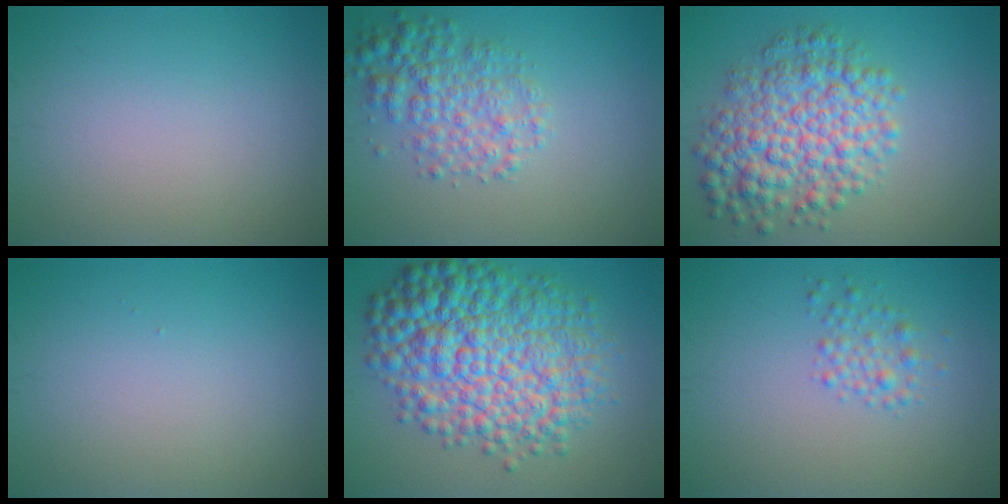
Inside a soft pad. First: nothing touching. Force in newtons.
{"total": 4.2, "press": 4.2, "slide": 0.1}
{"total": 7.5, "press": 7.5, "slide": 0.1}
{"total": 0.0}
{"total": 11.5, "press": 11.5, "slide": 0.1}
{"total": 1.8, "press": 1.8, "slide": 0.1}